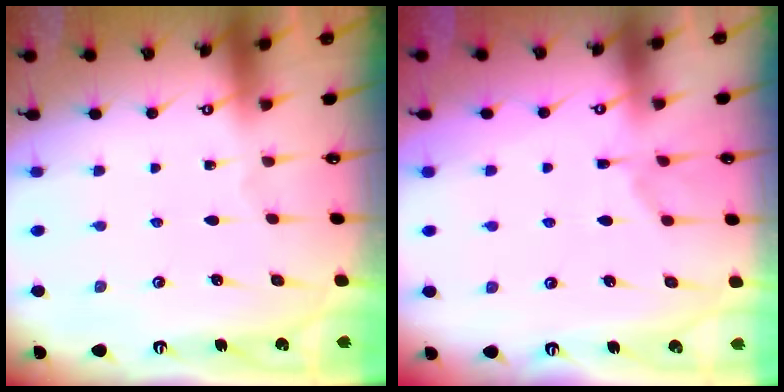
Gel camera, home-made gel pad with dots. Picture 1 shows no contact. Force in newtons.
{"total": 1.6, "press": 0.8, "slide": 1.4}